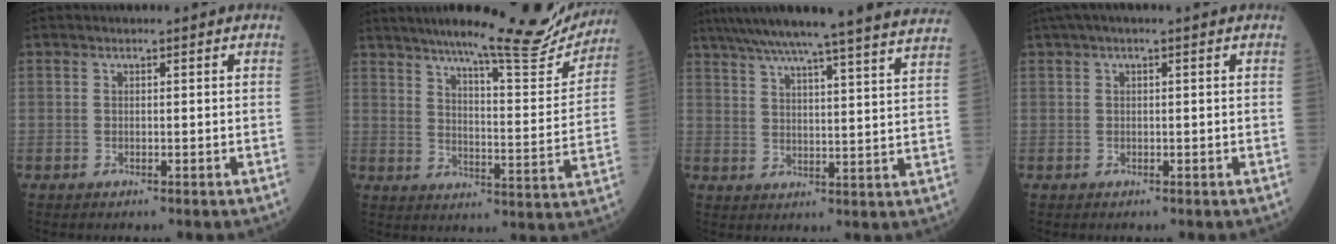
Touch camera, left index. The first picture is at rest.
{"total": 21.1, "force": [18.5, 2.0, 10.0], "torque": [-0.143, -0.034, 0.239]}
{"total": 25.9, "force": [23.5, -1.0, 10.8], "torque": [-0.178, -0.041, 0.296]}
{"total": 2.3, "force": [1.3, 0.1, 1.9], "torque": [-0.040, 0.028, 0.023]}